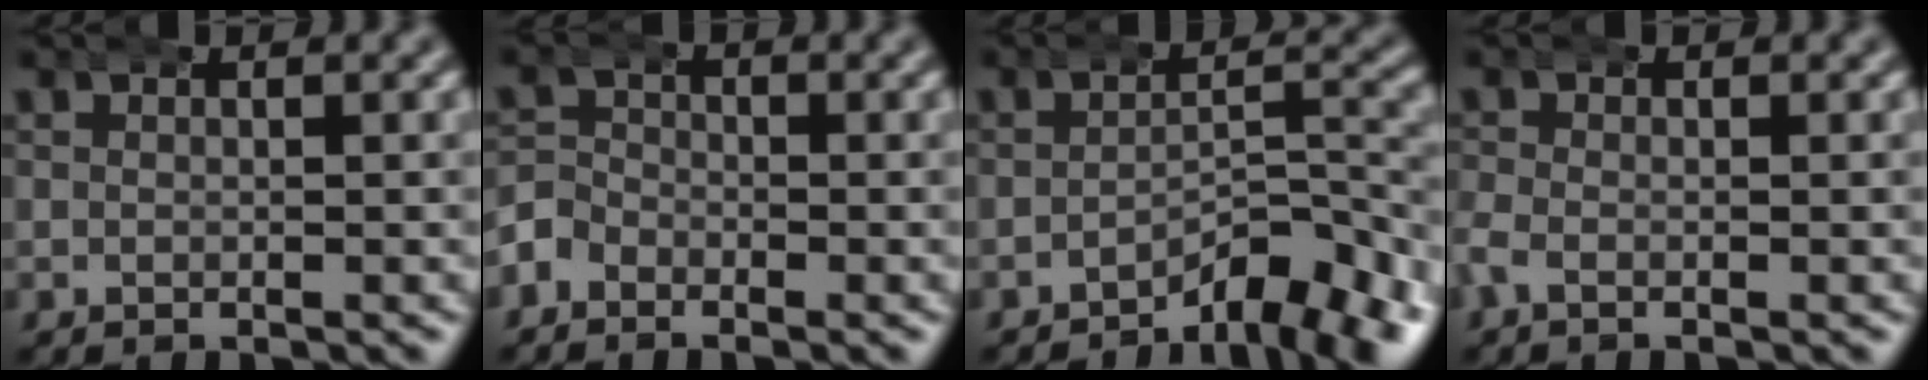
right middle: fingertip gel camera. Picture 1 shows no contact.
{"total": 2.8, "force": [-1.5, 2.3, 0.8], "torque": [-0.023, -0.005, -0.031]}
{"total": 5.3, "force": [-3.7, 1.5, 3.5], "torque": [-0.041, 0.004, -0.057]}
{"total": 1.7, "force": [-1.0, 0.9, 1.0], "torque": [-0.034, -0.007, -0.018]}